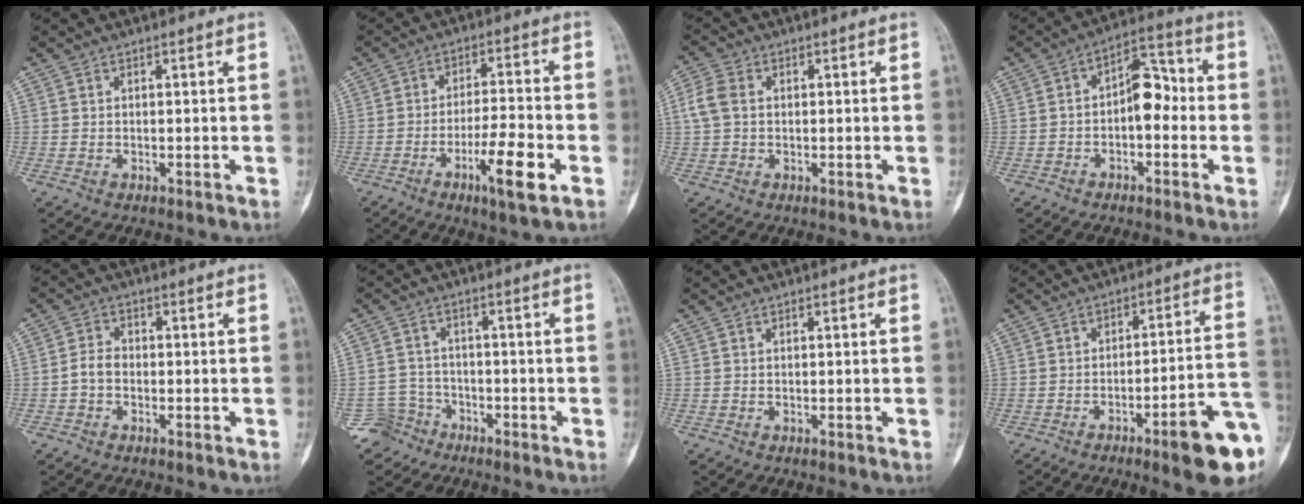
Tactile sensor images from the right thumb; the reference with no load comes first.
{"total": 9.9, "force": [-4.5, 1.7, 8.6], "torque": [-0.152, 0.018, -0.074]}
{"total": 4.4, "force": [0.4, 3.2, 2.9], "torque": [-0.074, 0.013, 0.004]}
{"total": 8.6, "force": [-1.1, 4.9, 7.0], "torque": [-0.082, 0.038, -0.030]}
{"total": 3.1, "force": [-0.9, 2.2, 2.0], "torque": [-0.033, 0.012, -0.024]}
{"total": 5.2, "force": [-3.6, 3.8, -0.6], "torque": [0.035, 0.030, -0.070]}
{"total": 0.0}
{"total": 14.3, "force": [-6.4, 2.1, 12.6], "torque": [-0.133, 0.035, -0.084]}